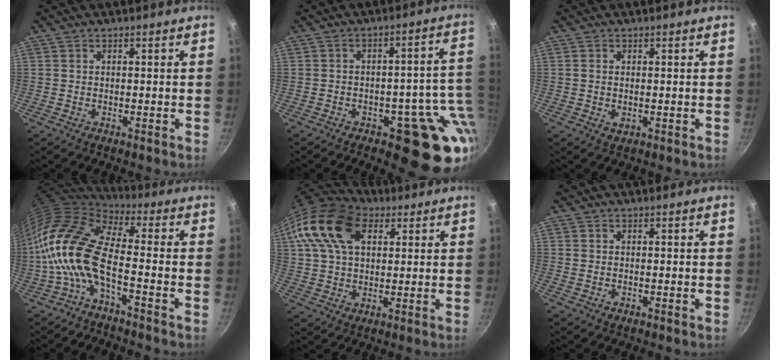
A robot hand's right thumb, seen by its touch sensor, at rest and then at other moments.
{"total": 15.2, "force": [-3.7, 8.1, 12.3], "torque": [-0.069, 0.028, -0.043]}
{"total": 1.6, "force": [0.0, 1.0, 1.3], "torque": [-0.023, -0.002, 0.000]}
{"total": 14.8, "force": [-3.1, 5.9, 13.2], "torque": [-0.257, 0.027, -0.076]}
{"total": 17.2, "force": [6.4, 11.0, 11.4], "torque": [-0.212, 0.010, 0.106]}
{"total": 0.0}